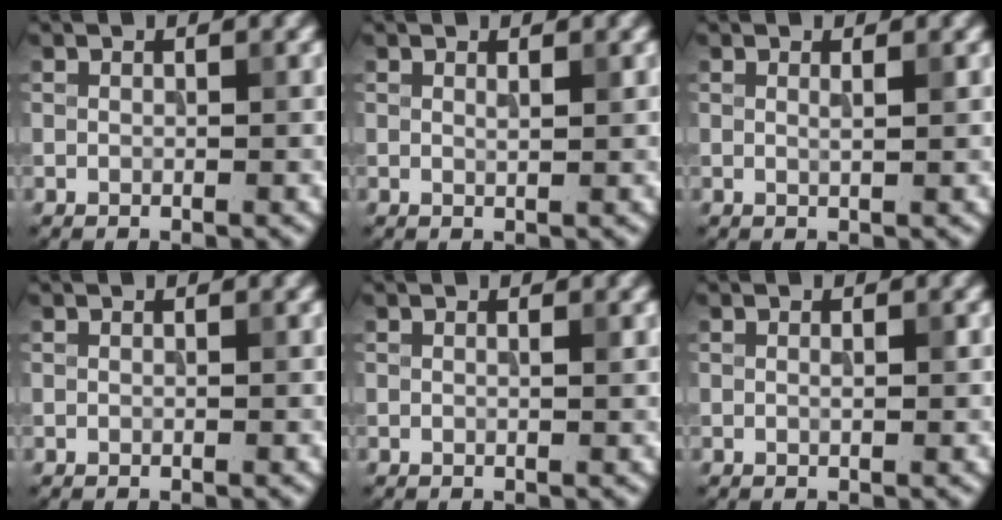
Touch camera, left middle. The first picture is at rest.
{"total": 0.6, "force": [0.4, 0.0, 0.5], "torque": [-0.006, -0.002, 0.006]}
{"total": 0.8, "force": [0.3, 0.1, 0.7], "torque": [-0.007, 0.000, 0.003]}
{"total": 0.0}
{"total": 0.6, "force": [0.1, 0.0, 0.6], "torque": [-0.007, 0.001, 0.001]}
{"total": 0.7, "force": [0.1, 0.1, 0.7], "torque": [-0.012, 0.000, 0.001]}